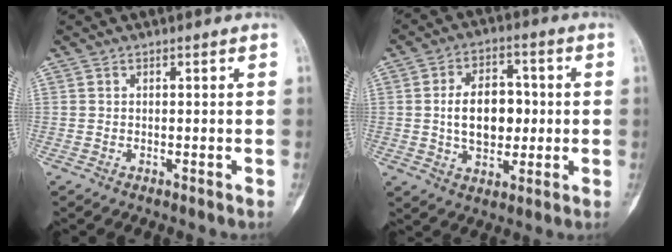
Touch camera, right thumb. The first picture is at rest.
{"total": 11.4, "force": [0.3, 7.5, 8.6], "torque": [-0.109, 0.013, 0.007]}